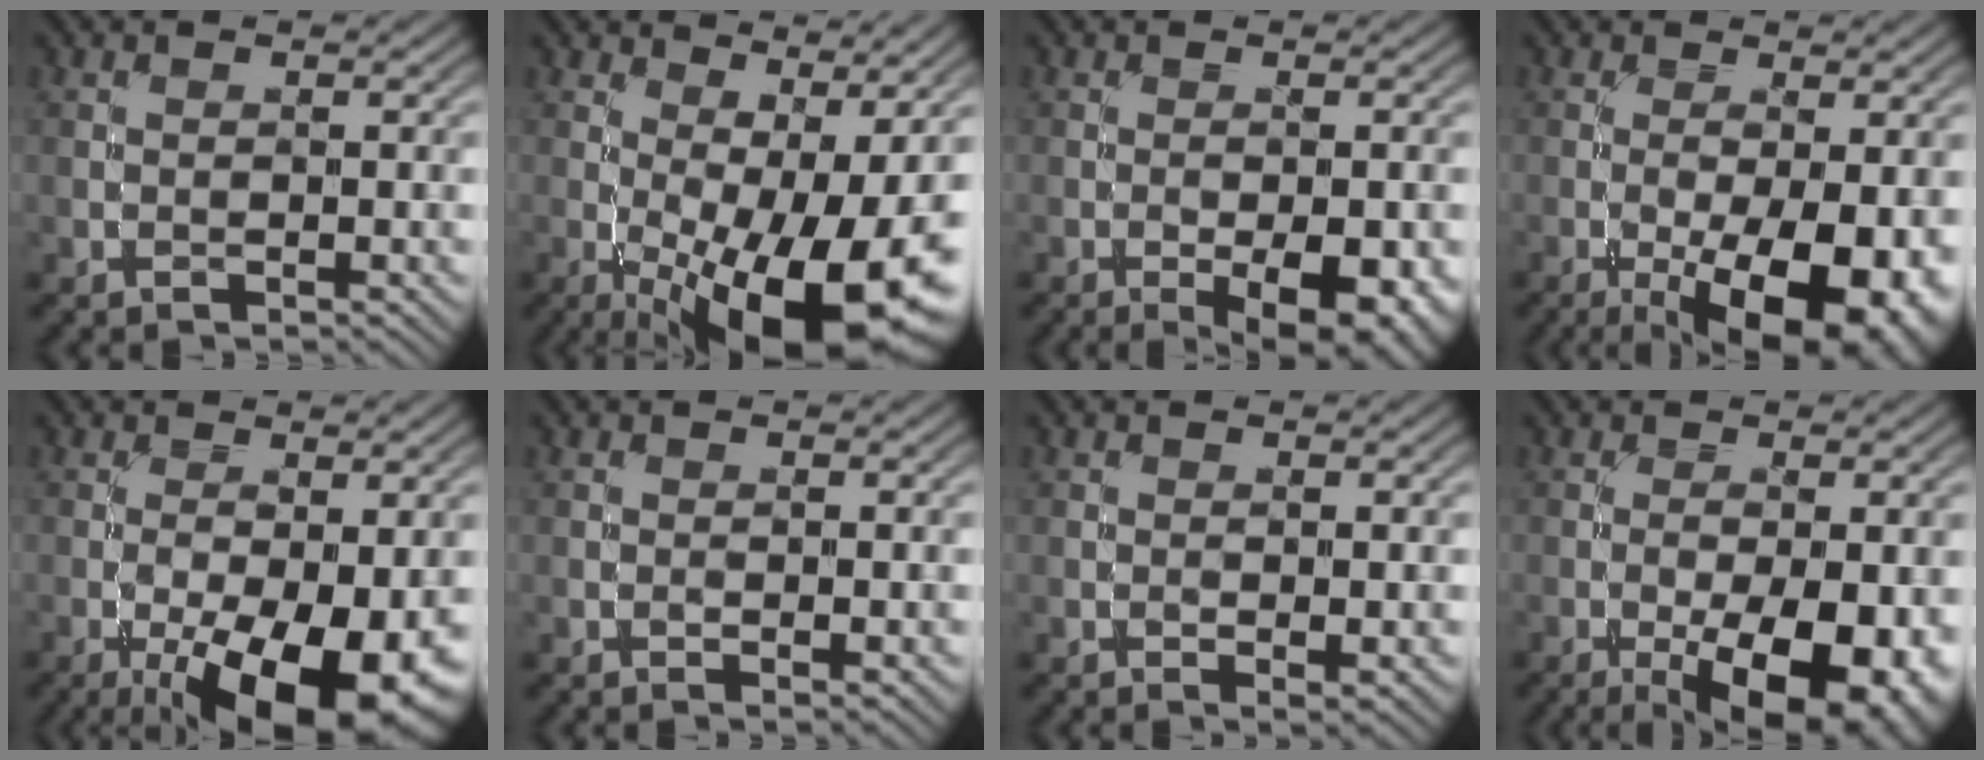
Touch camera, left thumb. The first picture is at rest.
{"total": 16.7, "force": [-3.0, 6.1, 15.2], "torque": [-0.215, -0.009, -0.033]}
{"total": 8.1, "force": [-3.1, 3.2, 6.8], "torque": [-0.091, 0.001, -0.031]}
{"total": 12.4, "force": [-4.6, 4.5, 10.6], "torque": [-0.147, -0.011, -0.059]}
{"total": 13.4, "force": [-5.2, 5.3, 11.1], "torque": [-0.166, -0.021, -0.075]}
{"total": 1.1, "force": [-0.1, 0.4, 1.0], "torque": [-0.015, 0.000, -0.001]}
{"total": 1.8, "force": [-0.2, 0.7, 1.6], "torque": [-0.024, -0.003, -0.001]}
{"total": 11.3, "force": [-4.2, 4.3, 9.6], "torque": [-0.141, -0.013, -0.053]}